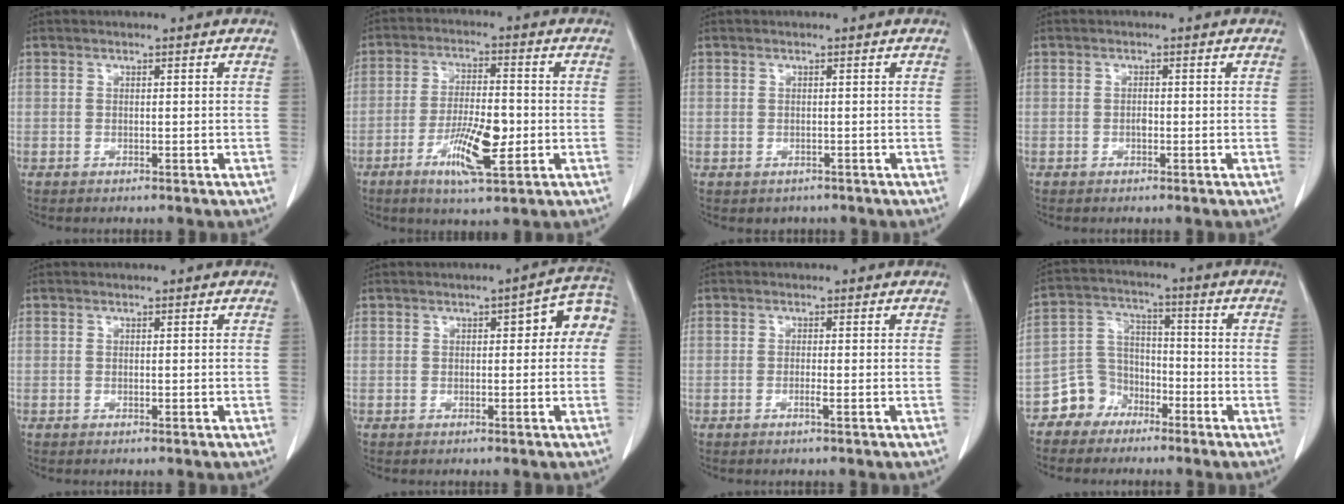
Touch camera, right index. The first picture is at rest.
{"total": 9.3, "force": [-3.0, 2.0, 8.5], "torque": [-0.160, -0.006, -0.051]}
{"total": 1.6, "force": [-0.9, 1.3, 0.1], "torque": [-0.003, 0.003, -0.008]}
{"total": 0.8, "force": [-0.4, 0.3, 0.6], "torque": [-0.010, 0.002, -0.008]}
{"total": 0.0}
{"total": 5.9, "force": [1.0, 2.2, 5.4], "torque": [-0.057, 0.037, 0.007]}
{"total": 1.1, "force": [-0.6, -0.1, 0.9], "torque": [-0.019, 0.000, -0.011]}
{"total": 6.8, "force": [-4.5, 5.0, 0.9], "torque": [-0.019, 0.018, -0.084]}